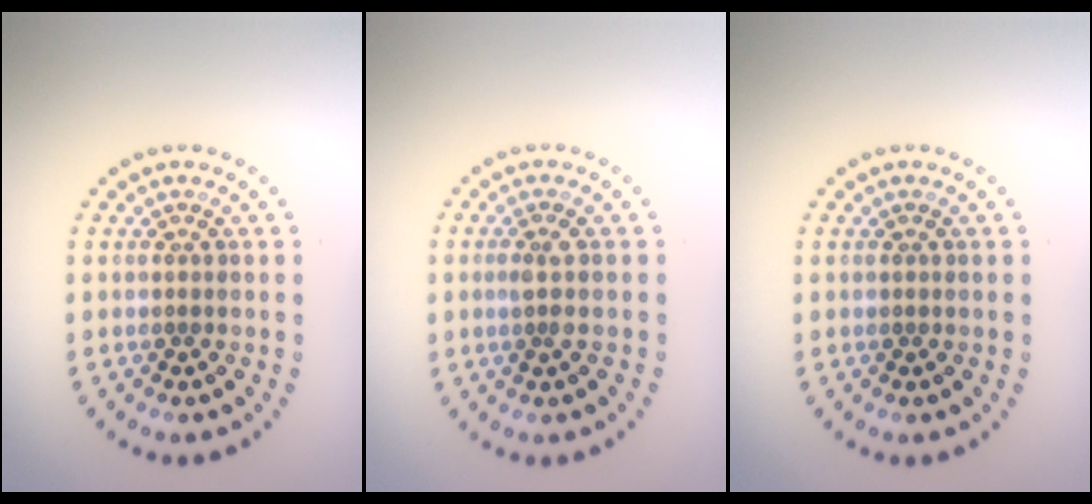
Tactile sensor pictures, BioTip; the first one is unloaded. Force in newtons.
{"total": 1.5, "press": 1.0, "slide": 1.0}
{"total": 0.0}